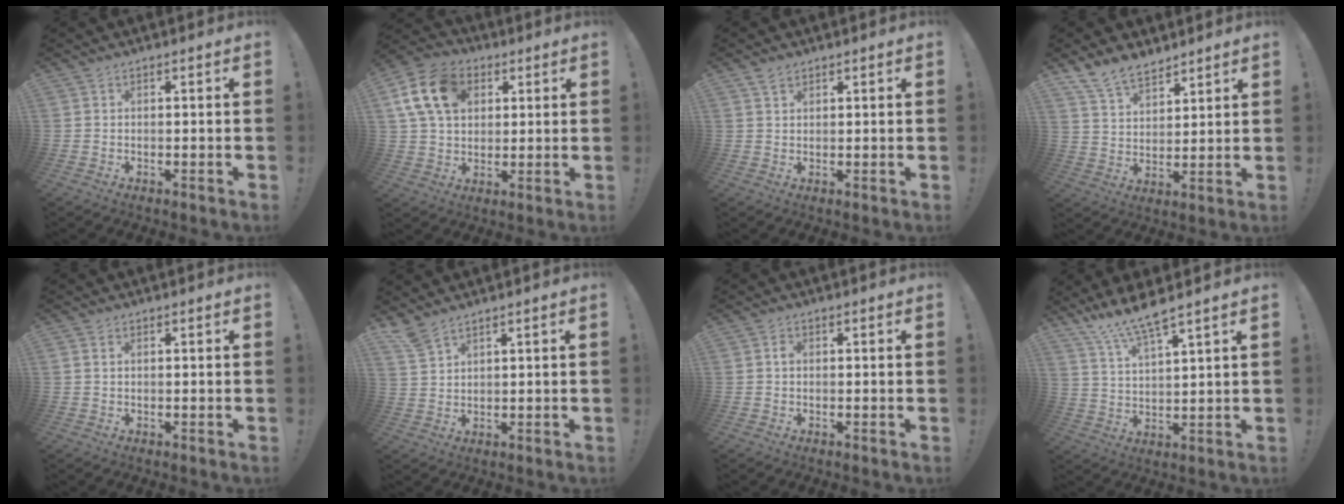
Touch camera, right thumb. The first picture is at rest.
{"total": 15.7, "force": [5.4, 11.5, 9.3], "torque": [-0.155, -0.009, 0.109]}
{"total": 2.3, "force": [1.7, 1.0, 1.1], "torque": [-0.009, -0.010, 0.029]}
{"total": 9.9, "force": [8.1, 4.7, 3.2], "torque": [-0.060, -0.054, 0.157]}
{"total": 1.0, "force": [0.5, 0.6, 0.6], "torque": [-0.017, 0.003, 0.011]}
{"total": 4.9, "force": [4.1, 1.2, 2.4], "torque": [-0.048, -0.023, 0.078]}
{"total": 0.8, "force": [-0.1, 0.5, 0.6], "torque": [-0.004, 0.000, -0.003]}
{"total": 9.1, "force": [7.7, 0.4, 4.9], "torque": [-0.097, -0.049, 0.135]}